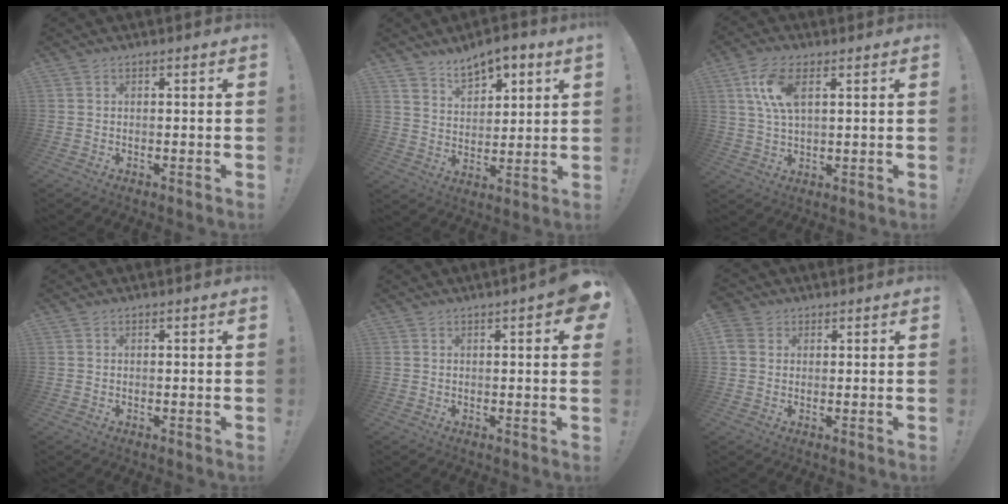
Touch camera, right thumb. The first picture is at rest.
{"total": 8.0, "force": [6.3, 4.0, 2.8], "torque": [-0.049, -0.038, 0.118]}
{"total": 9.4, "force": [3.3, 4.6, 7.5], "torque": [-0.154, 0.003, 0.060]}
{"total": 0.0}
{"total": 4.0, "force": [1.8, 0.7, 3.5], "torque": [-0.041, -0.011, 0.025]}
{"total": 3.8, "force": [1.6, 3.1, 1.5], "torque": [-0.028, 0.003, 0.033]}